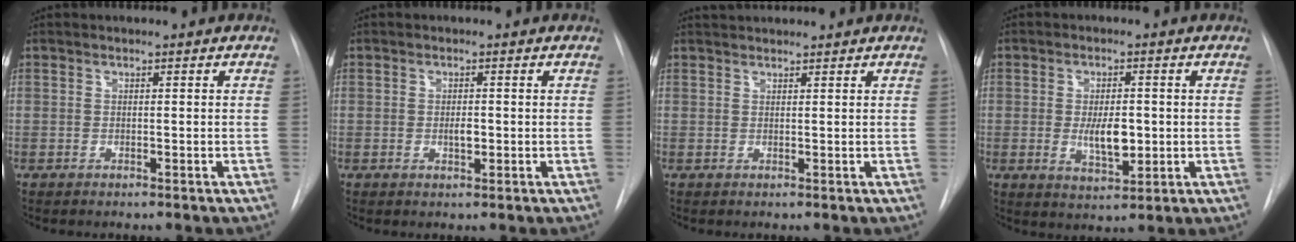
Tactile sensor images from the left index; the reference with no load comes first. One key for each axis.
{"total": 1.6, "fx": -0.3, "fy": 0.8, "fz": 1.4, "tx": -0.025, "ty": -0.002, "tz": -0.004}
{"total": 3.7, "fx": 3.6, "fy": 0.2, "fz": 0.8, "tx": -0.012, "ty": 0.034, "tz": 0.055}
{"total": 5.9, "fx": -0.4, "fy": 2.5, "fz": 5.3, "tx": -0.091, "ty": -0.010, "tz": -0.003}